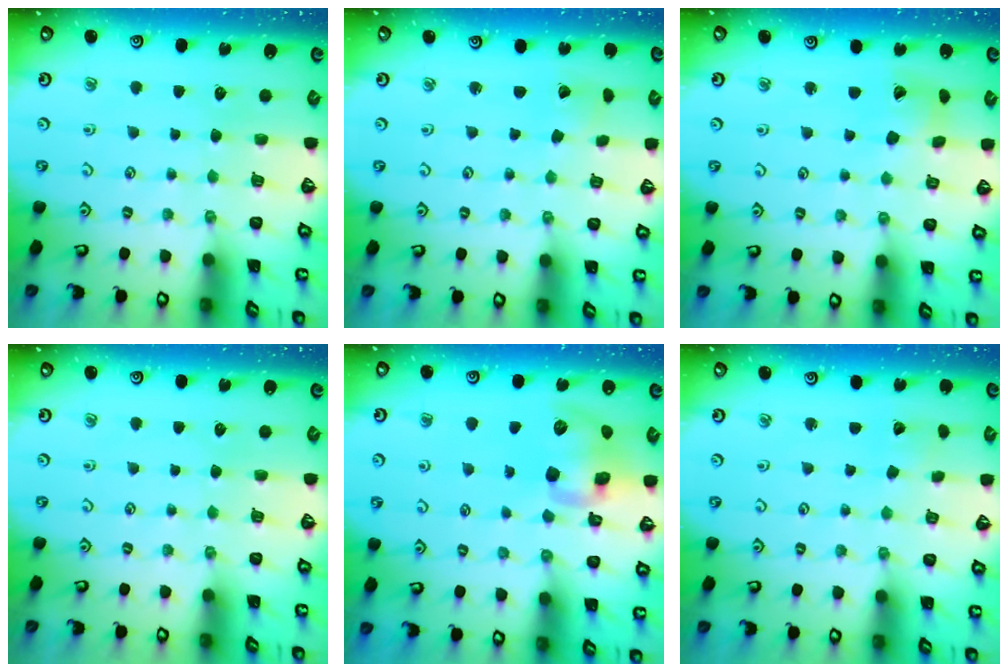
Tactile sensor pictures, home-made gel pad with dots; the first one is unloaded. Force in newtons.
{"total": 1.9, "press": 1.9, "slide": 0.1}
{"total": 7.4, "press": 7.3, "slide": 1.1}
{"total": 0.0}
{"total": 11.5, "press": 11.4, "slide": 2.0}
{"total": 2.0, "press": 2.0, "slide": 0.2}